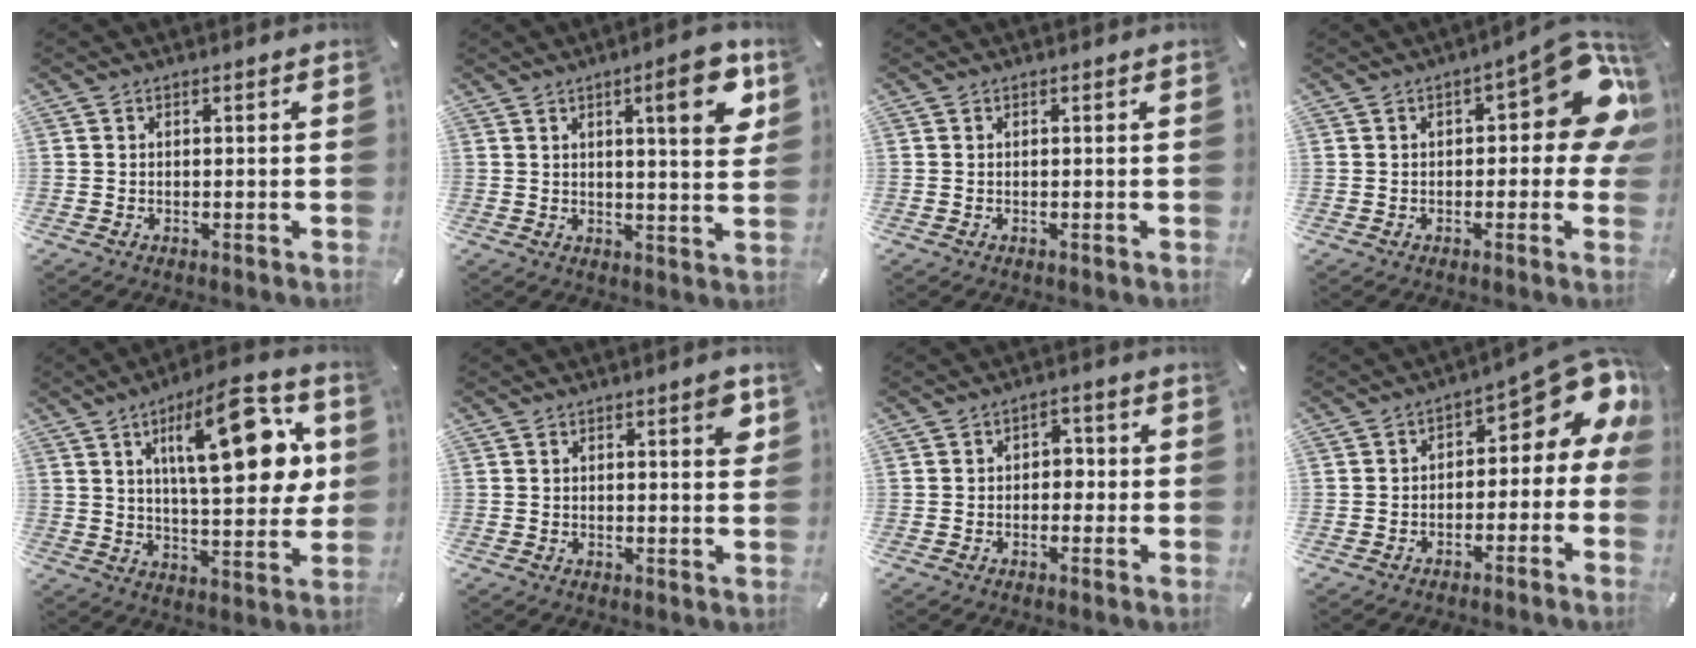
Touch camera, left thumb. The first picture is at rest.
{"total": 12.0, "force": [4.9, 2.6, 10.6], "torque": [-0.134, -0.025, 0.068]}
{"total": 0.0}
{"total": 16.7, "force": [4.4, 6.9, 14.6], "torque": [-0.171, -0.029, 0.068]}
{"total": 22.1, "force": [7.6, 8.4, 19.0], "torque": [-0.268, -0.021, 0.109]}
{"total": 4.0, "force": [1.5, 1.3, 3.5], "torque": [-0.047, -0.005, 0.019]}
{"total": 3.0, "force": [-0.9, 2.2, 1.9], "torque": [-0.029, 0.010, -0.022]}
{"total": 10.5, "force": [4.2, 5.5, 7.9], "torque": [-0.088, -0.045, 0.064]}